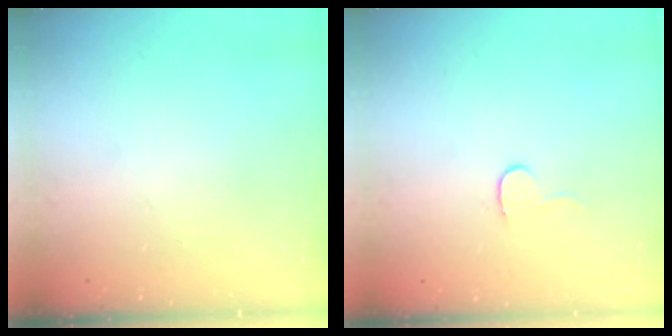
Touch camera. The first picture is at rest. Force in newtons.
{"total": 5.5, "press": 5.5, "slide": 0.4}